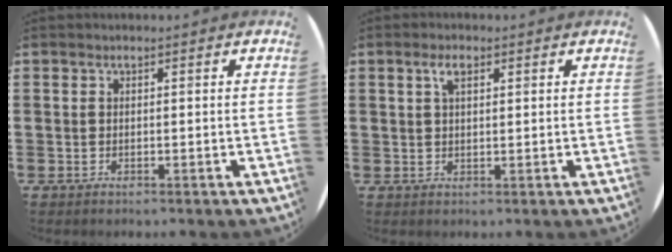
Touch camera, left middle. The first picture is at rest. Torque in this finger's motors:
{"motor_torque": [0.68, -0.58, 0.08, 0.07]}